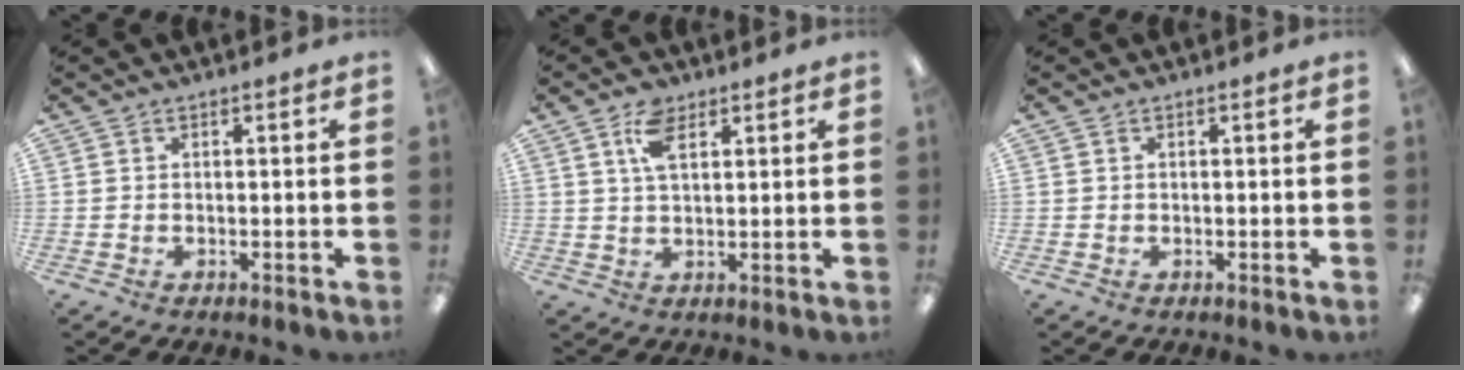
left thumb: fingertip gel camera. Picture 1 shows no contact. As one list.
[{"total": 6.4, "force": [3.4, 3.2, 4.4], "torque": [-0.089, 0.002, 0.061]}, {"total": 0.0}]